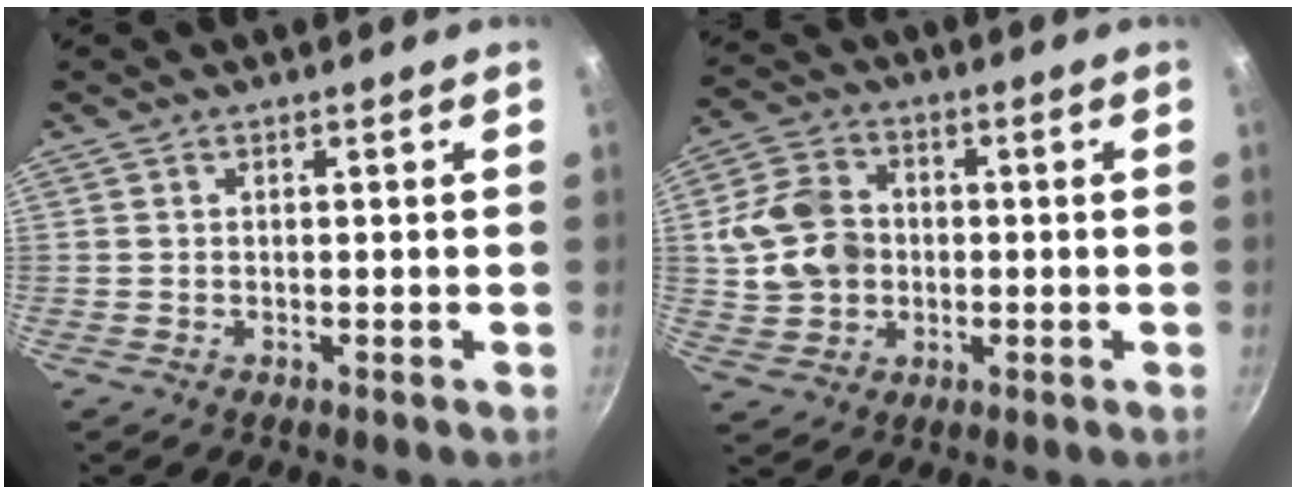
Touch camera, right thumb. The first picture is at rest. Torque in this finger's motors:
{"motor_torque": [0.21, -0.26, -0.04, 0.13, 0.01]}